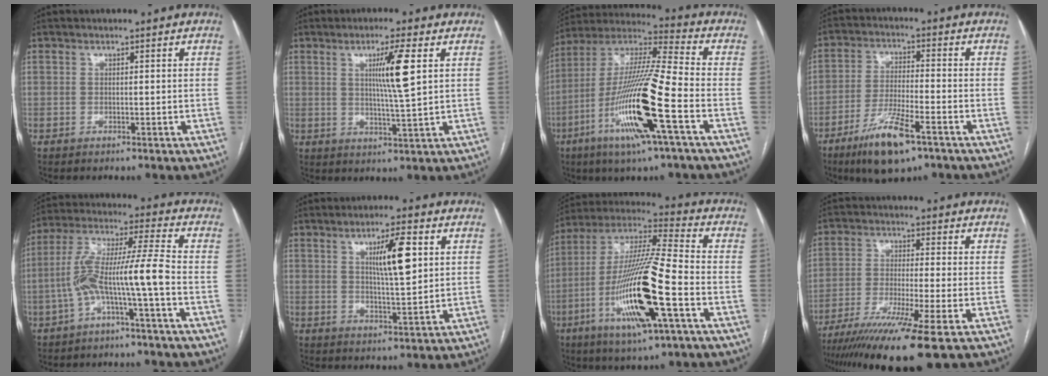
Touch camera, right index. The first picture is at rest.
{"total": 7.1, "force": [2.1, -0.7, 6.8], "torque": [-0.118, -0.007, 0.039]}
{"total": 19.0, "force": [-6.8, 0.3, 17.8], "torque": [-0.366, -0.020, -0.133]}
{"total": 10.5, "force": [-6.3, 2.0, 8.1], "torque": [-0.162, -0.019, -0.106]}
{"total": 10.2, "force": [-3.3, -0.4, 9.6], "torque": [-0.192, 0.033, -0.063]}
{"total": 7.8, "force": [2.5, 0.9, 7.3], "torque": [-0.124, 0.001, 0.044]}
{"total": 19.9, "force": [-6.4, 1.5, 18.8], "torque": [-0.387, -0.021, -0.119]}
{"total": 13.6, "force": [-9.2, -1.1, 10.0], "torque": [-0.183, -0.041, -0.152]}